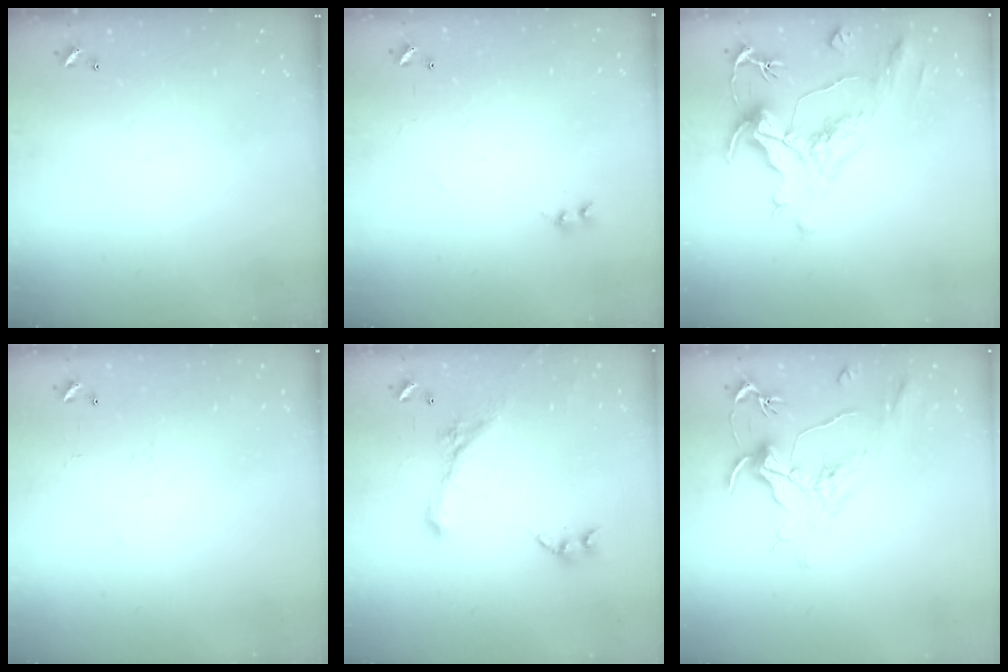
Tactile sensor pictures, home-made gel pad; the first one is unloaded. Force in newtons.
{"total": 1.6, "press": 1.5, "slide": 0.4}
{"total": 2.0, "press": 1.0, "slide": 1.7}
{"total": 9.1, "press": 9.1, "slide": 0.5}
{"total": 1.4, "press": 0.7, "slide": 1.2}
{"total": 1.5, "press": 1.2, "slide": 1.0}